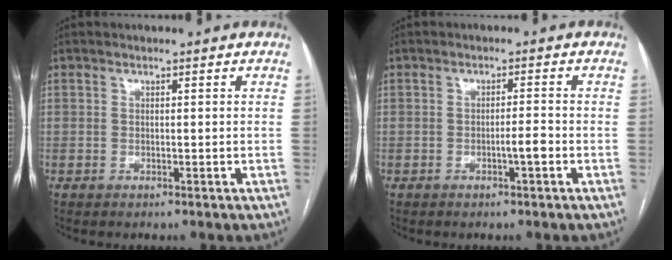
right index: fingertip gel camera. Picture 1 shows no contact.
{"total": 2.2, "force": [-1.0, 0.0, 2.0], "torque": [-0.033, 0.000, -0.017]}